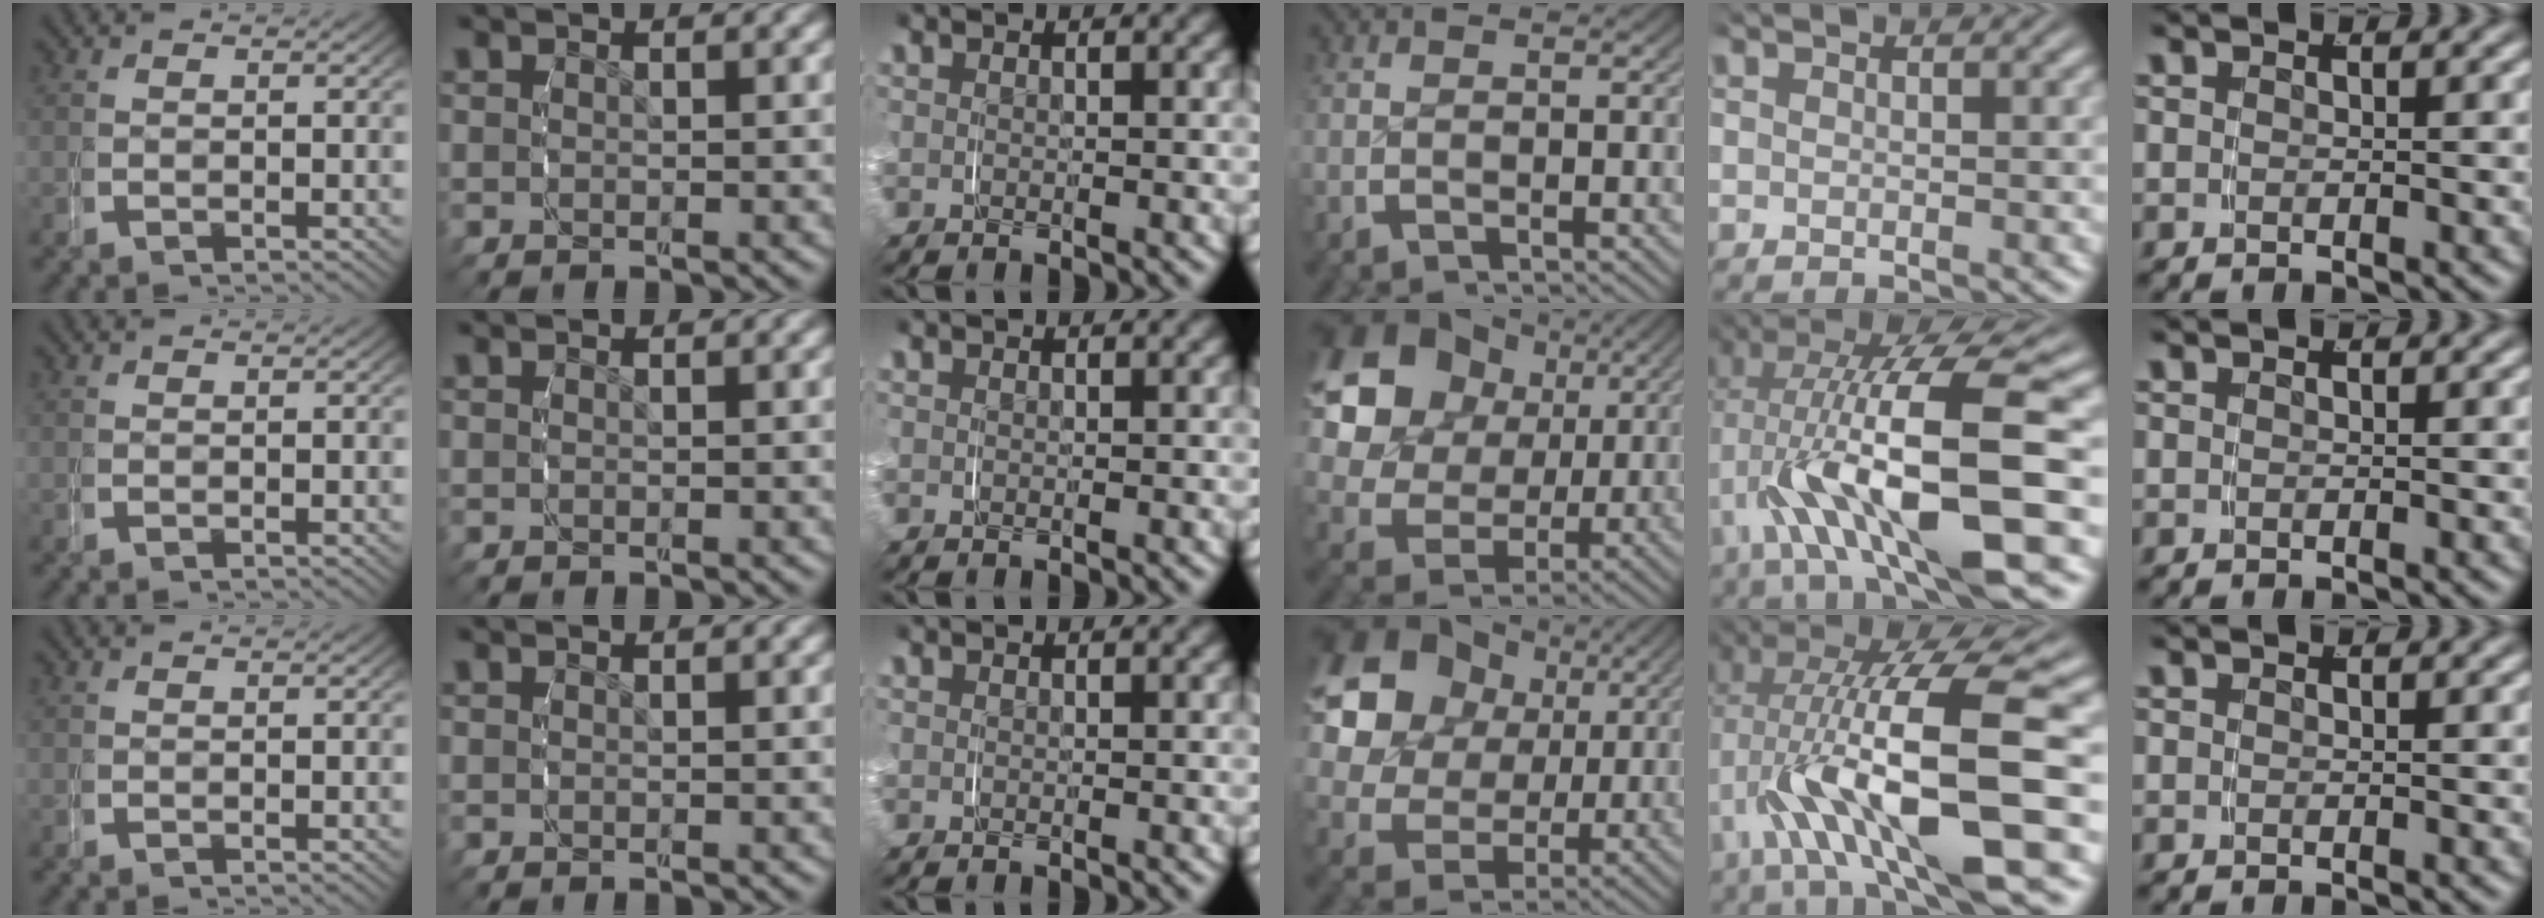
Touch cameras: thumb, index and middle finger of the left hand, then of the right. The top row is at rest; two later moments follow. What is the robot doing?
{"motion": "grasp_and_lifting", "object": "key"}